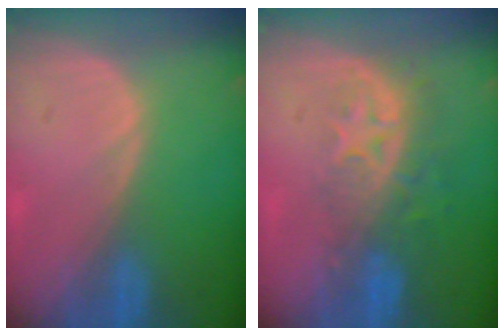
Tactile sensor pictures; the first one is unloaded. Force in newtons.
{"total": 8.5, "press": 7.0, "slide": 4.8}